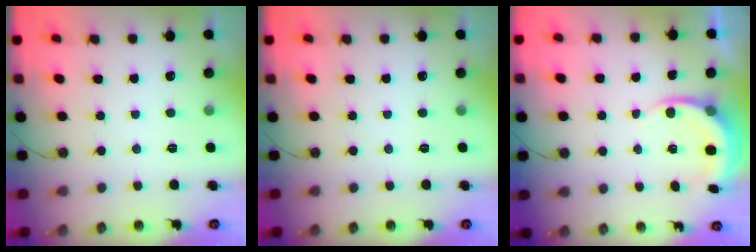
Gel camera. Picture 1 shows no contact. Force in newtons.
{"total": 0.0}
{"total": 7.1, "press": 7.1, "slide": 0.5}